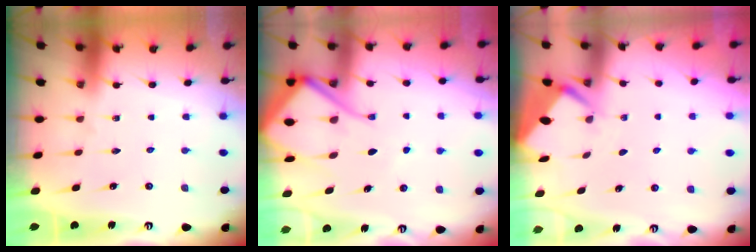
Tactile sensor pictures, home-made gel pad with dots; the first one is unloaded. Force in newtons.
{"total": 12.7, "press": 12.6, "slide": 1.3}
{"total": 2.9, "press": 2.8, "slide": 0.3}